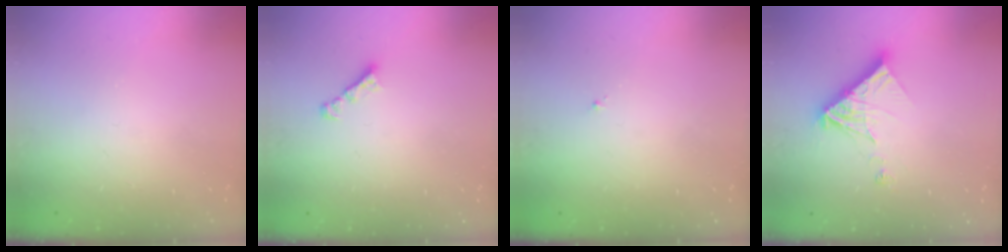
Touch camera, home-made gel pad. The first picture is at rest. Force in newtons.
{"total": 1.7, "press": 1.6, "slide": 0.5}
{"total": 0.8, "press": 0.7, "slide": 0.3}
{"total": 12.6, "press": 12.6, "slide": 1.4}